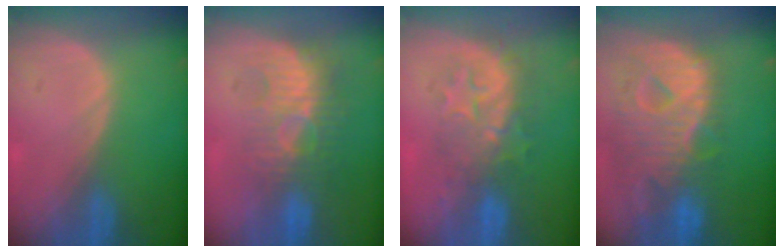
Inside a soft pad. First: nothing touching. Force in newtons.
{"total": 8.7, "press": 8.2, "slide": 2.8}
{"total": 8.4, "press": 7.9, "slide": 2.7}
{"total": 12.8, "press": 10.8, "slide": 6.8}